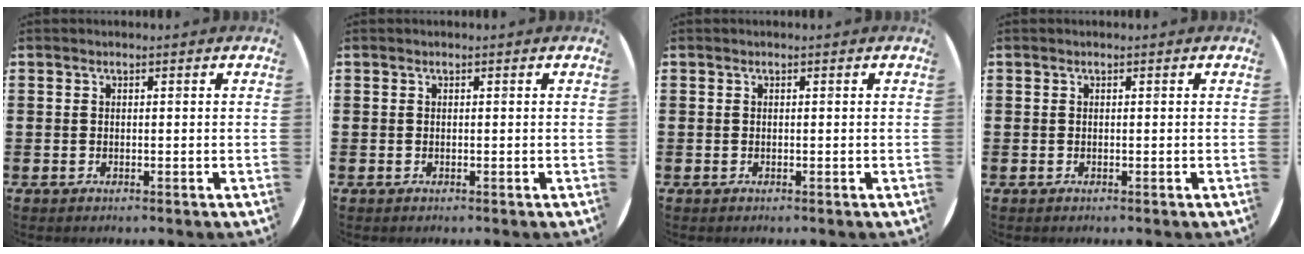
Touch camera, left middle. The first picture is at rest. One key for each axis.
{"total": 0.0}
{"total": 0.0}
{"total": 0.0}